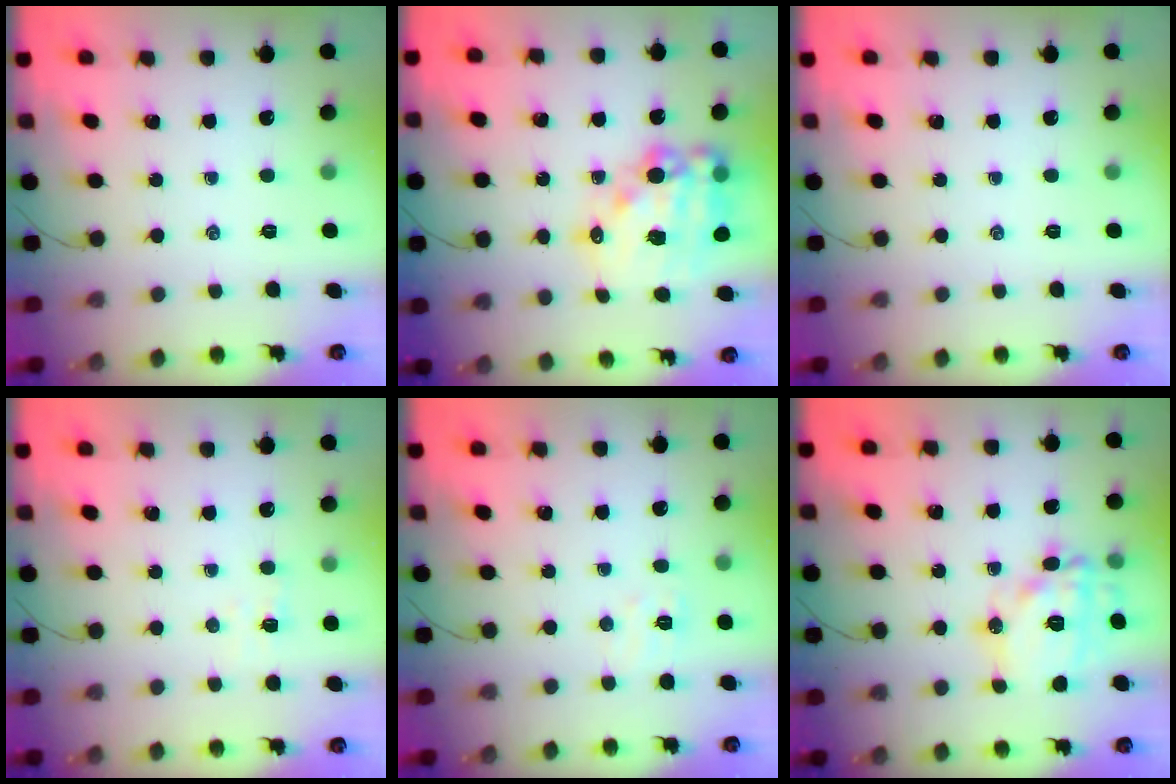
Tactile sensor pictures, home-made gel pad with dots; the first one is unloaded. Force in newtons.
{"total": 17.2, "press": 16.8, "slide": 3.8}
{"total": 0.0}
{"total": 3.0, "press": 2.9, "slide": 0.9}
{"total": 4.6, "press": 4.5, "slide": 0.9}
{"total": 15.8, "press": 15.8, "slide": 0.6}